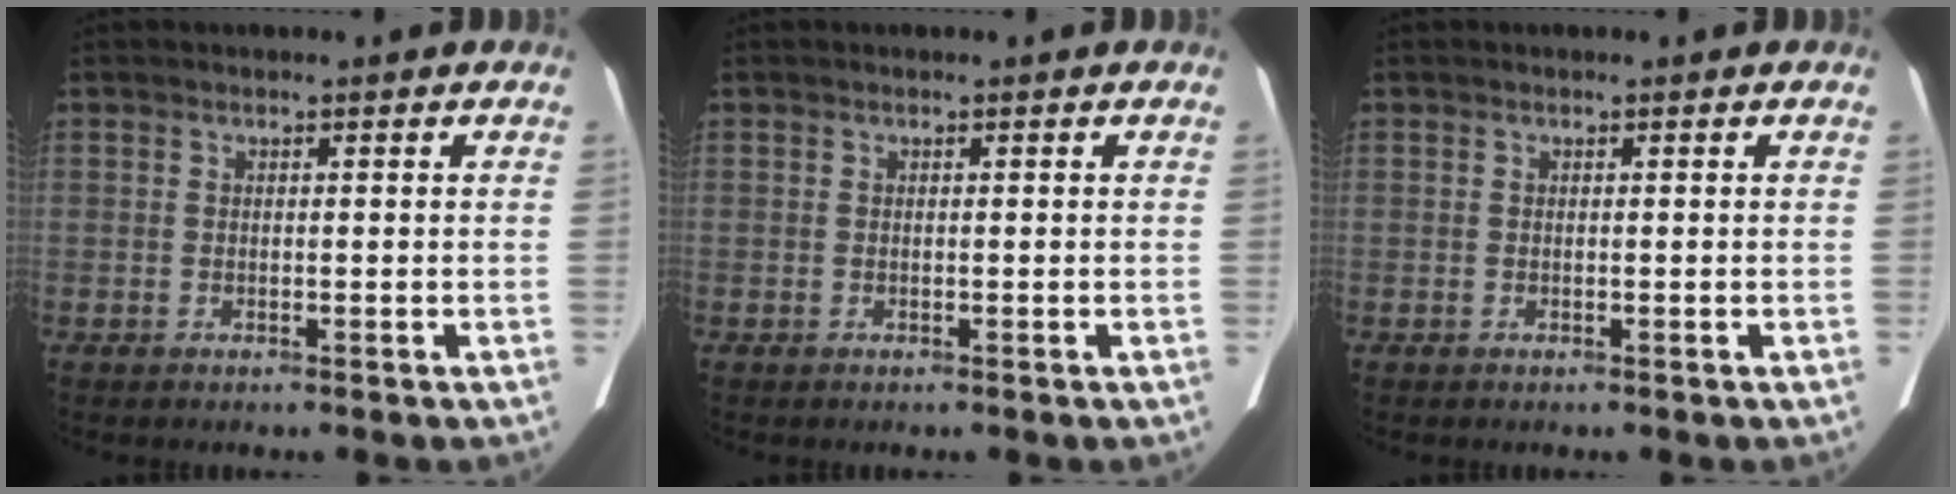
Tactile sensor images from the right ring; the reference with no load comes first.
{"total": 0.0}
{"total": 0.0}